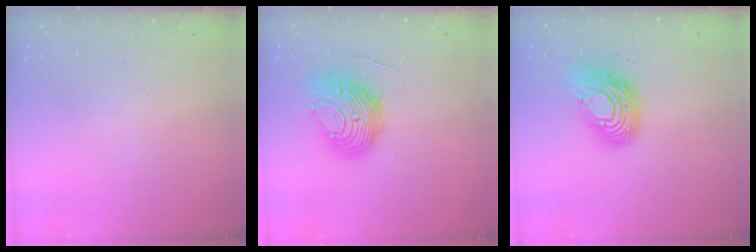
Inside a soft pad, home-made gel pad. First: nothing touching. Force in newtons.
{"total": 11.6, "press": 11.5, "slide": 1.2}
{"total": 15.0, "press": 15.0, "slide": 1.2}